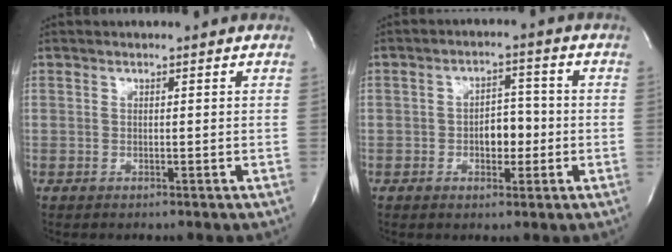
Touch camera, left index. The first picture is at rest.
{"total": 4.7, "force": [-1.4, 2.6, 3.6], "torque": [-0.052, 0.007, -0.021]}